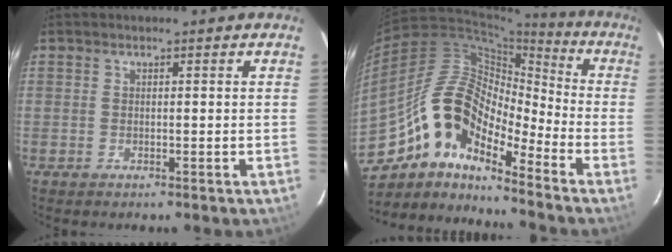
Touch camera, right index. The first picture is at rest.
{"total": 14.9, "force": [-10.2, 6.4, 8.7], "torque": [-0.149, 0.012, -0.210]}